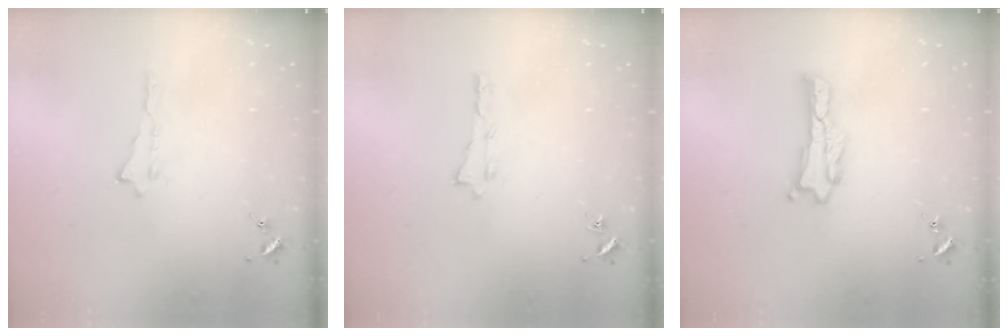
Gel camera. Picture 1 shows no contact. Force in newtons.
{"total": 0.0}
{"total": 0.7, "press": 0.7, "slide": 0.2}